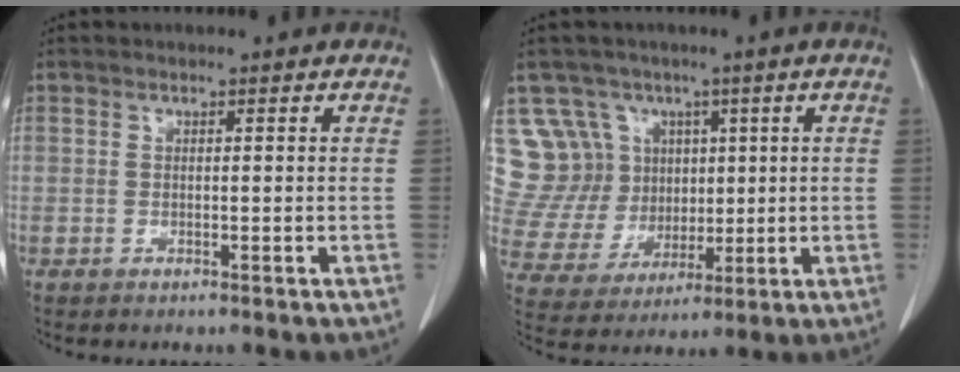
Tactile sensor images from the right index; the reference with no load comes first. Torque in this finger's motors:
{"motor_torque": [-0.38, 0.42, -0.18, -0.02]}